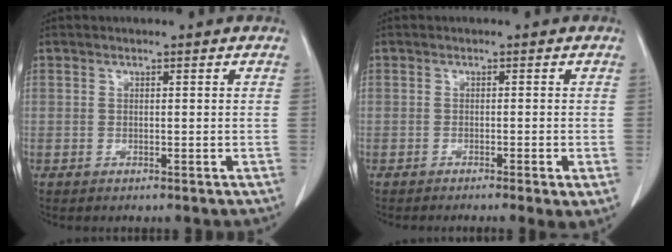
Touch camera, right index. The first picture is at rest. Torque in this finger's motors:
{"motor_torque": [0.70, -0.67, 0.26, 0.03]}